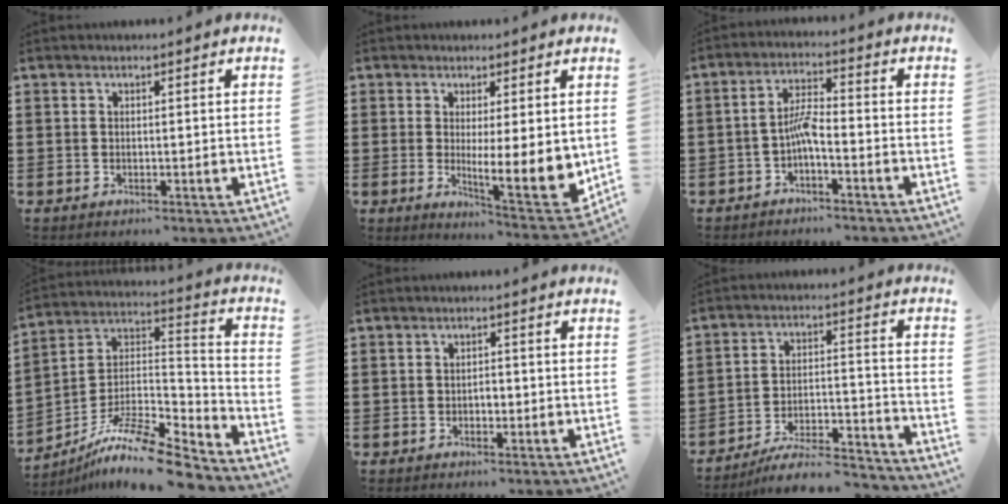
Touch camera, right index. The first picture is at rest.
{"total": 8.0, "force": [0.7, 2.5, 7.6], "torque": [-0.095, -0.031, 0.017]}
{"total": 4.1, "force": [-1.8, 0.9, 3.6], "torque": [-0.074, 0.008, -0.038]}
{"total": 11.6, "force": [-9.4, 2.0, 6.5], "torque": [-0.120, 0.016, -0.185]}
{"total": 1.4, "force": [-0.3, 0.8, 1.1], "torque": [-0.021, 0.001, -0.006]}
{"total": 8.2, "force": [-7.3, 1.5, 3.5], "torque": [-0.057, 0.010, -0.139]}